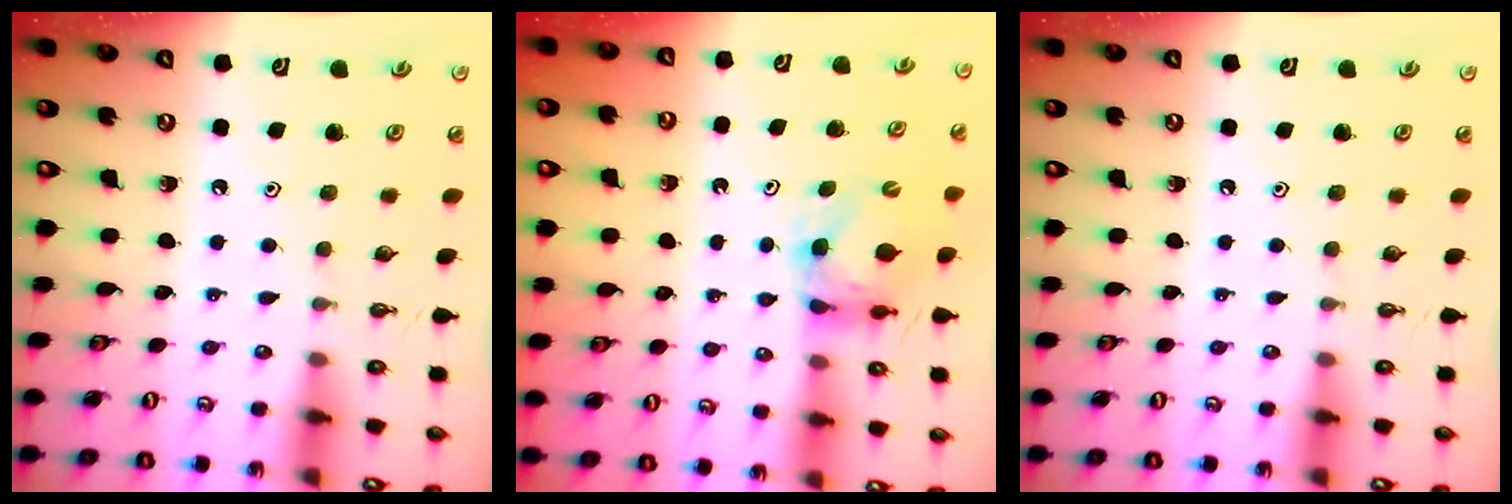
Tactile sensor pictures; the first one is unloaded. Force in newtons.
{"total": 5.4, "press": 5.4, "slide": 0.5}
{"total": 0.0}